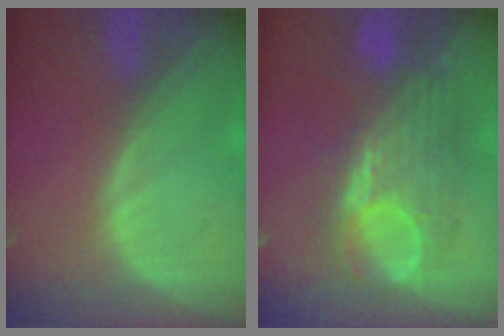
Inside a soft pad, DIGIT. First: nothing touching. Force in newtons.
{"total": 8.7, "press": 8.7, "slide": 0.8}